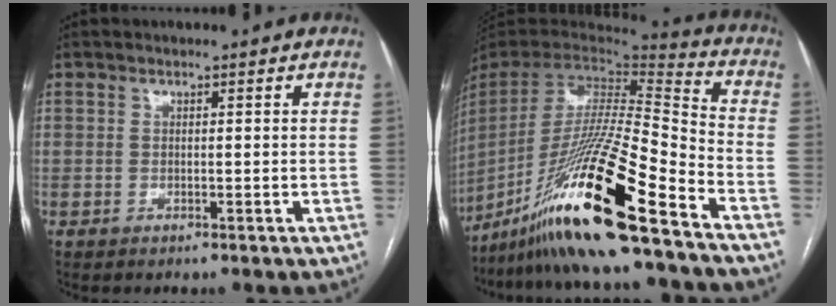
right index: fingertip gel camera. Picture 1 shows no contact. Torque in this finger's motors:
{"motor_torque": [1.25, -0.89, 0.87, 0.21]}